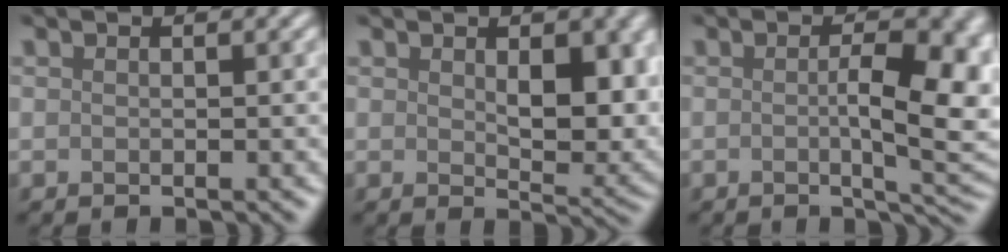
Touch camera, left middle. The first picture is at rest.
{"total": 6.1, "force": [1.0, 3.2, 5.1], "torque": [-0.071, -0.011, 0.027]}
{"total": 7.0, "force": [-0.2, 2.0, 6.7], "torque": [-0.089, -0.006, 0.000]}